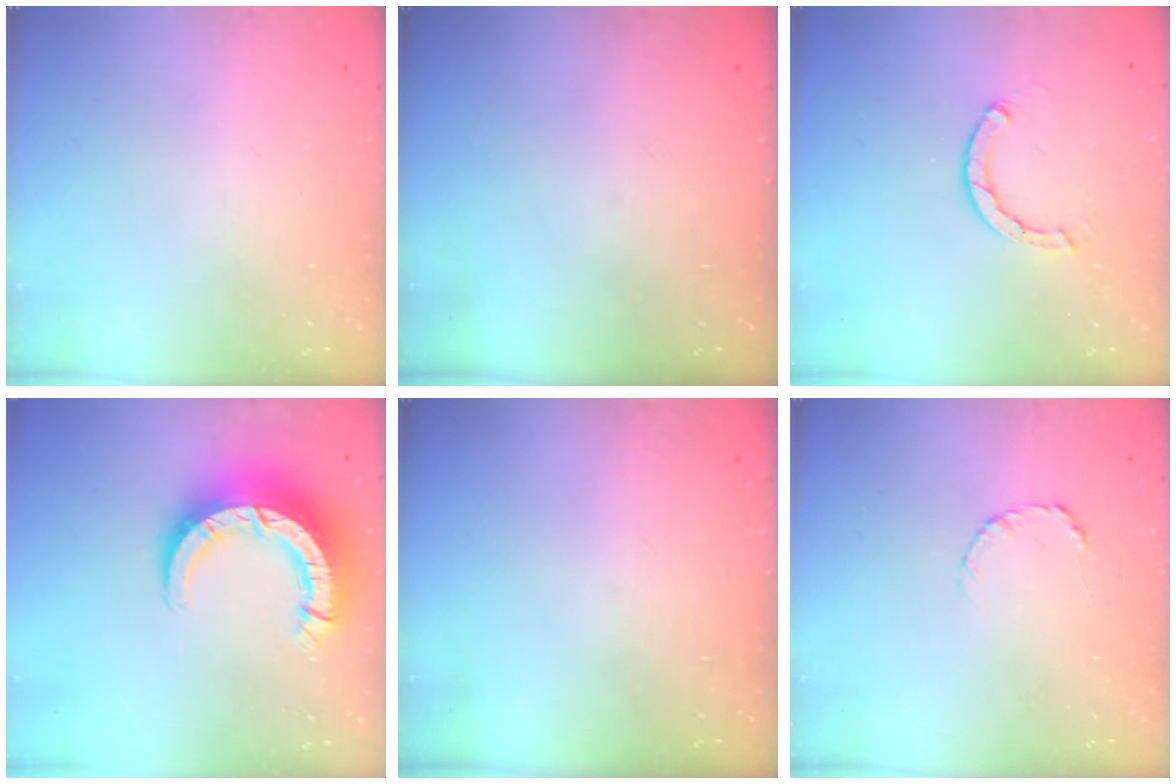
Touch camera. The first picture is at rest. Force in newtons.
{"total": 0.0}
{"total": 2.5, "press": 2.5, "slide": 0.1}
{"total": 12.5, "press": 12.4, "slide": 1.3}
{"total": 0.0}
{"total": 3.5, "press": 3.5, "slide": 0.4}